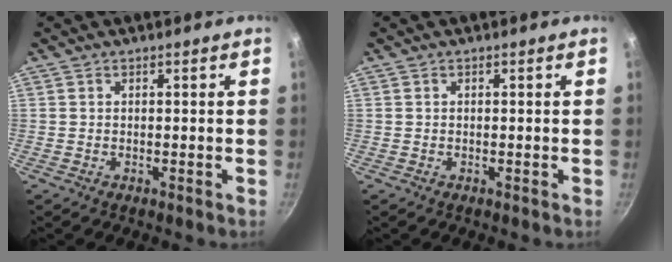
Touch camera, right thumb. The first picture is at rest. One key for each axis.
{"total": 0.0}